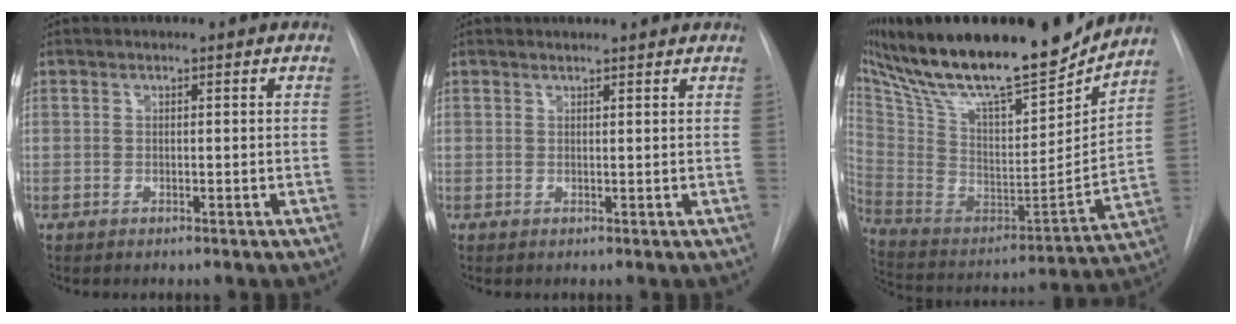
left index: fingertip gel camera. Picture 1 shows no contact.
{"total": 2.7, "force": [2.5, 0.1, 0.8], "torque": [-0.013, 0.010, 0.025]}
{"total": 28.2, "force": [22.8, 5.8, 15.4], "torque": [-0.292, -0.018, 0.368]}